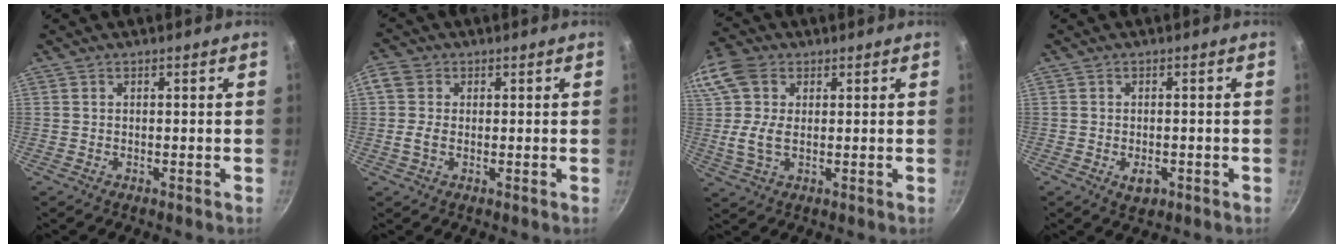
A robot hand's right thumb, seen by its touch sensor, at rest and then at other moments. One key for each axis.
{"total": 4.1, "fx": 0.0, "fy": 3.1, "fz": 2.7, "tx": -0.052, "ty": 0.003, "tz": -0.010}
{"total": 13.0, "fx": 2.5, "fy": 9.0, "fz": 9.1, "tx": -0.189, "ty": 0.012, "tz": 0.037}
{"total": 3.2, "fx": -1.2, "fy": 1.9, "fz": 2.3, "tx": -0.032, "ty": 0.003, "tz": -0.012}